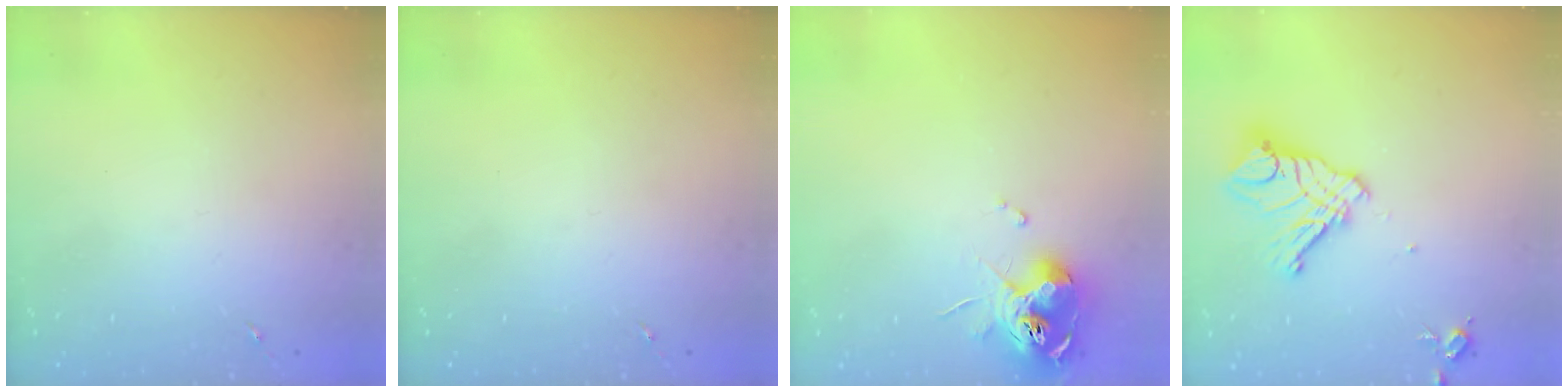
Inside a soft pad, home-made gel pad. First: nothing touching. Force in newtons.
{"total": 0.0}
{"total": 10.7, "press": 10.6, "slide": 0.9}
{"total": 14.6, "press": 14.6, "slide": 1.5}